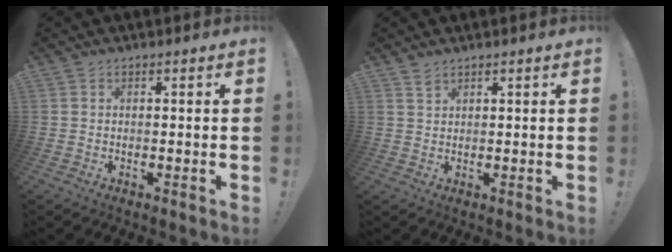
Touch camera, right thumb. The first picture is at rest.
{"total": 1.8, "force": [1.5, 0.8, 0.6], "torque": [-0.002, -0.010, 0.027]}